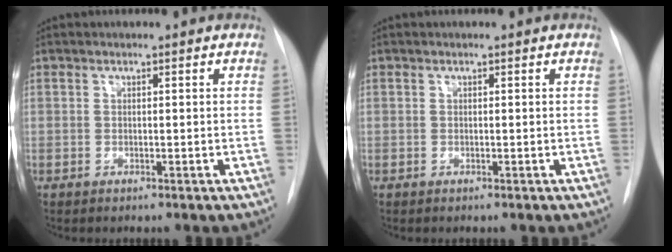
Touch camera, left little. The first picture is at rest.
{"total": 0.0}